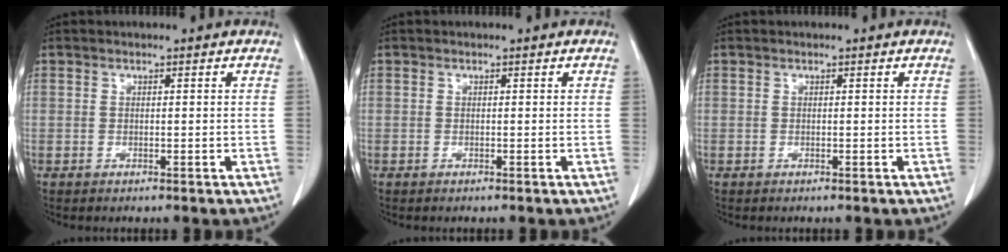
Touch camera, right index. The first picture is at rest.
{"total": 0.0}
{"total": 0.0}